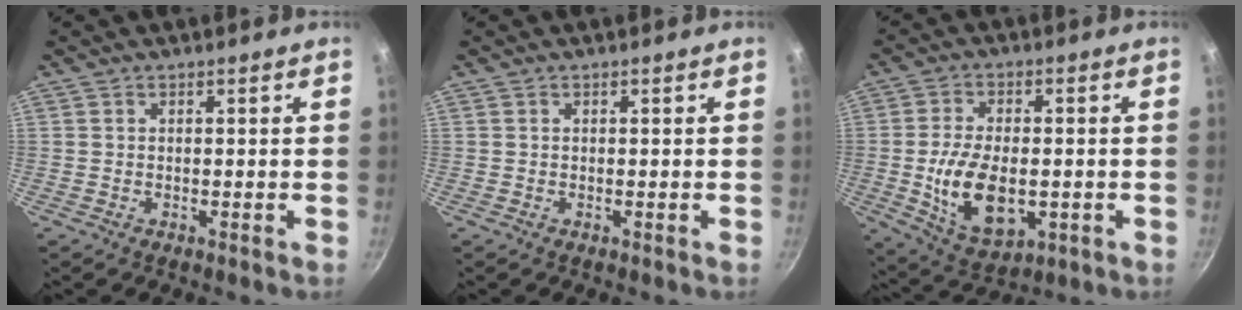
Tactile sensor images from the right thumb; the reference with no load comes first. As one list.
[{"total": 0.0}, {"total": 13.7, "force": [-2.1, 7.8, 11.0], "torque": [-0.189, -0.001, -0.025]}]